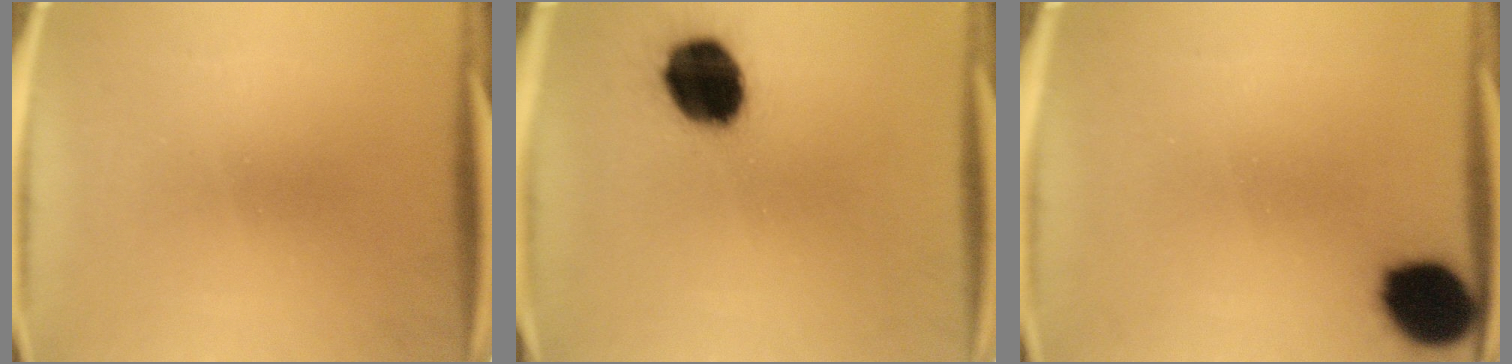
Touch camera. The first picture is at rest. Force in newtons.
{"total": 15.8}
{"total": 14.7}